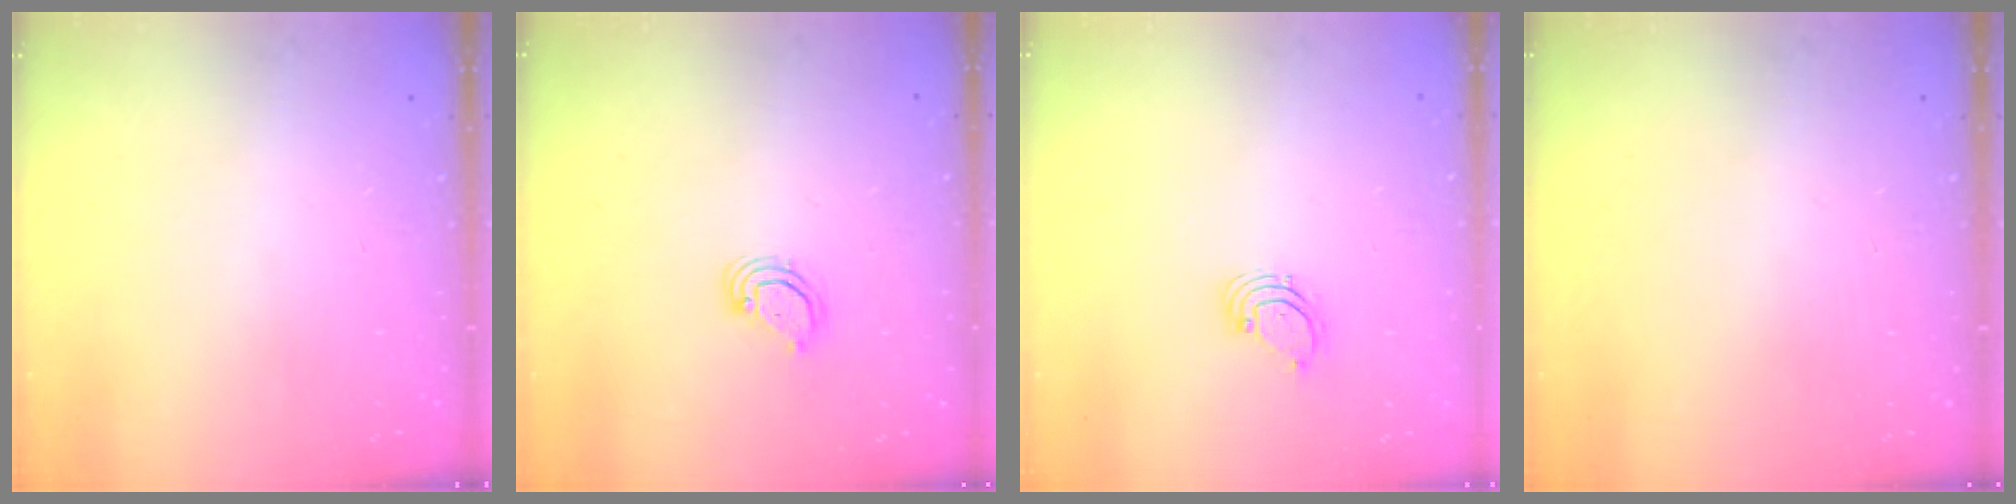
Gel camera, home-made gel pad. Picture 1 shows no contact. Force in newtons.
{"total": 3.2, "press": 3.2, "slide": 0.2}
{"total": 1.5, "press": 1.5, "slide": 0.1}
{"total": 0.0}